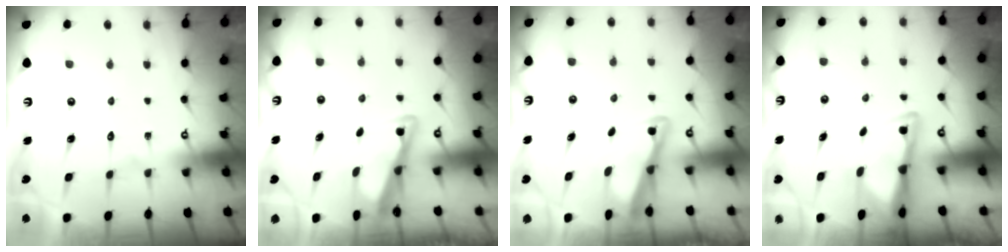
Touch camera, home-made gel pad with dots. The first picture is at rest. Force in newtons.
{"total": 3.3, "press": 3.3, "slide": 0.4}
{"total": 2.8, "press": 2.8, "slide": 0.3}
{"total": 2.9, "press": 2.8, "slide": 0.5}